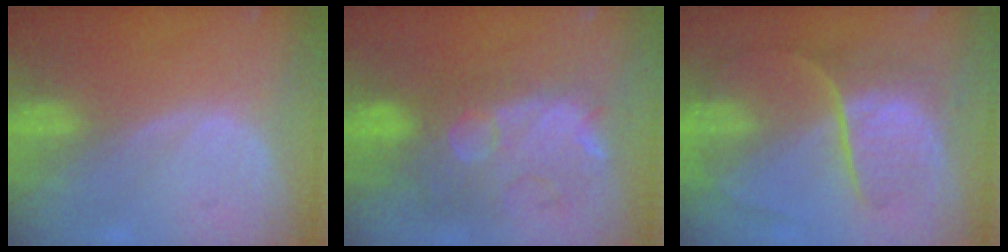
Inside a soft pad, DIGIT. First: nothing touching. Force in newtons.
{"total": 10.8, "press": 10.1, "slide": 3.8}
{"total": 8.9, "press": 7.5, "slide": 4.7}